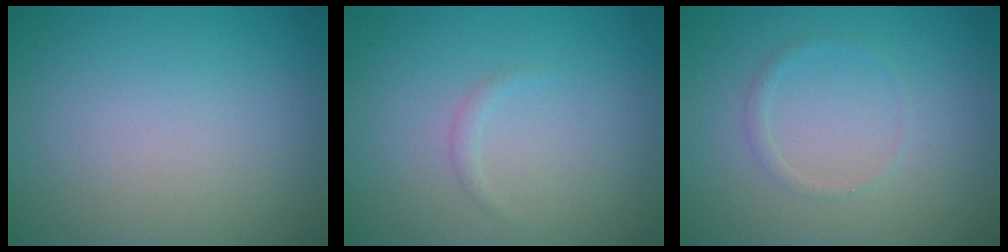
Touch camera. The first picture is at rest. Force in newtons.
{"total": 0.7, "press": 0.7, "slide": 0.0}
{"total": 0.8, "press": 0.8, "slide": 0.0}